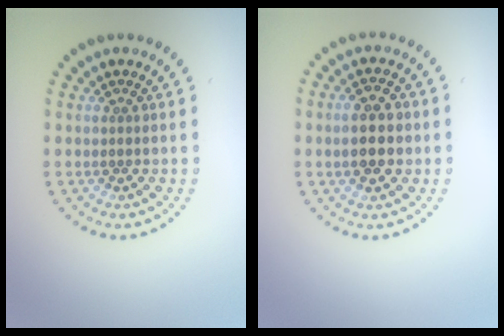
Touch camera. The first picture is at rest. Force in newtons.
{"total": 3.9, "press": 3.9, "slide": 0.1}